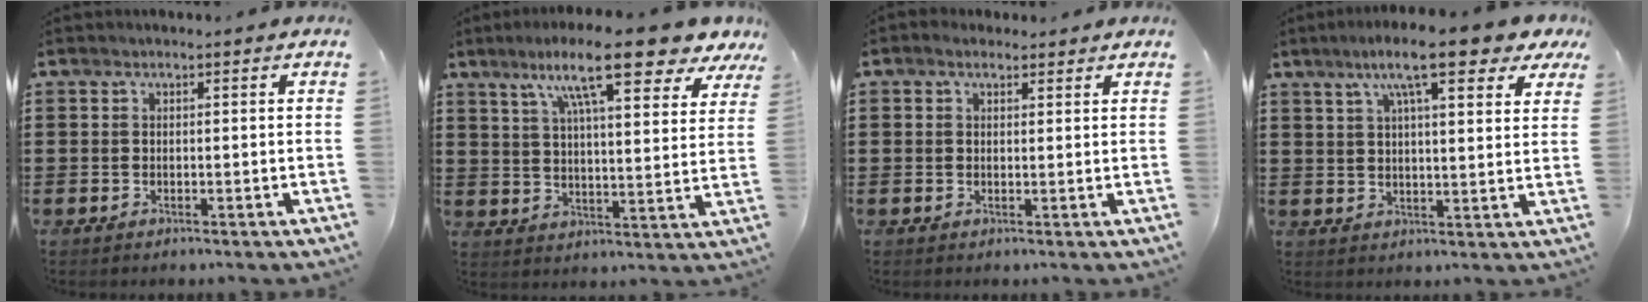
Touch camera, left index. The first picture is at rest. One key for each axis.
{"total": 13.6, "fx": 9.3, "fy": 1.7, "fz": 9.7, "tx": -0.178, "ty": -0.030, "tz": 0.151}
{"total": 1.2, "fx": 0.9, "fy": 0.6, "fz": 0.5, "tx": -0.011, "ty": 0.005, "tz": 0.017}
{"total": 10.3, "fx": 6.9, "fy": 1.5, "fz": 7.4, "tx": -0.136, "ty": -0.011, "tz": 0.115}